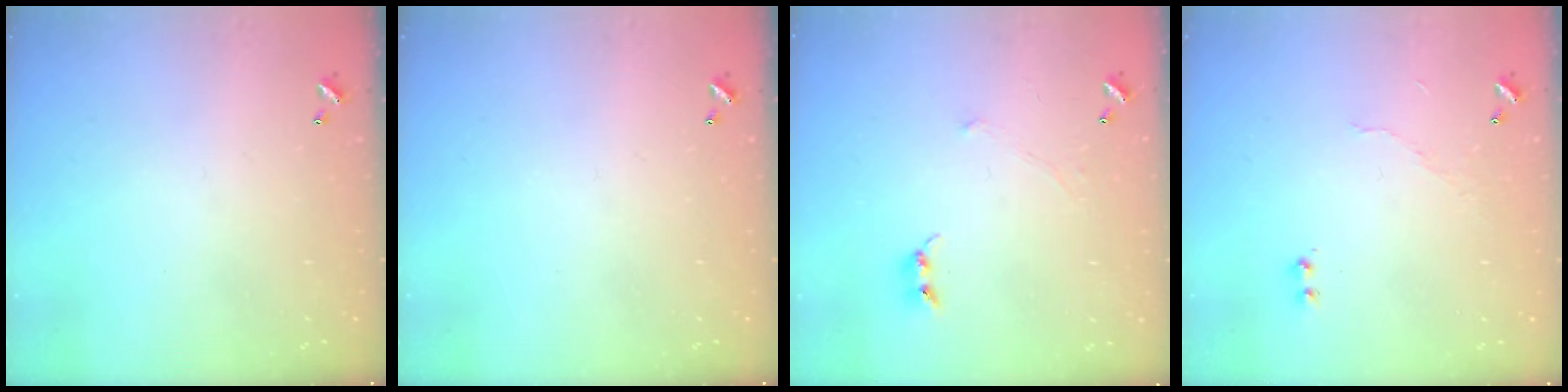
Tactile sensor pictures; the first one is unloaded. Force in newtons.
{"total": 0.0}
{"total": 1.5, "press": 1.4, "slide": 0.6}
{"total": 5.6, "press": 5.6, "slide": 0.4}